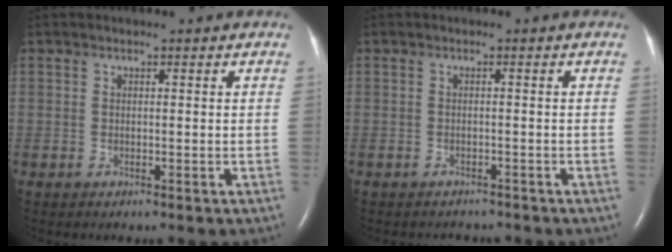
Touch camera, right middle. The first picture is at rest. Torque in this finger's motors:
{"motor_torque": [0.10, -0.11, 0.00, 0.00]}